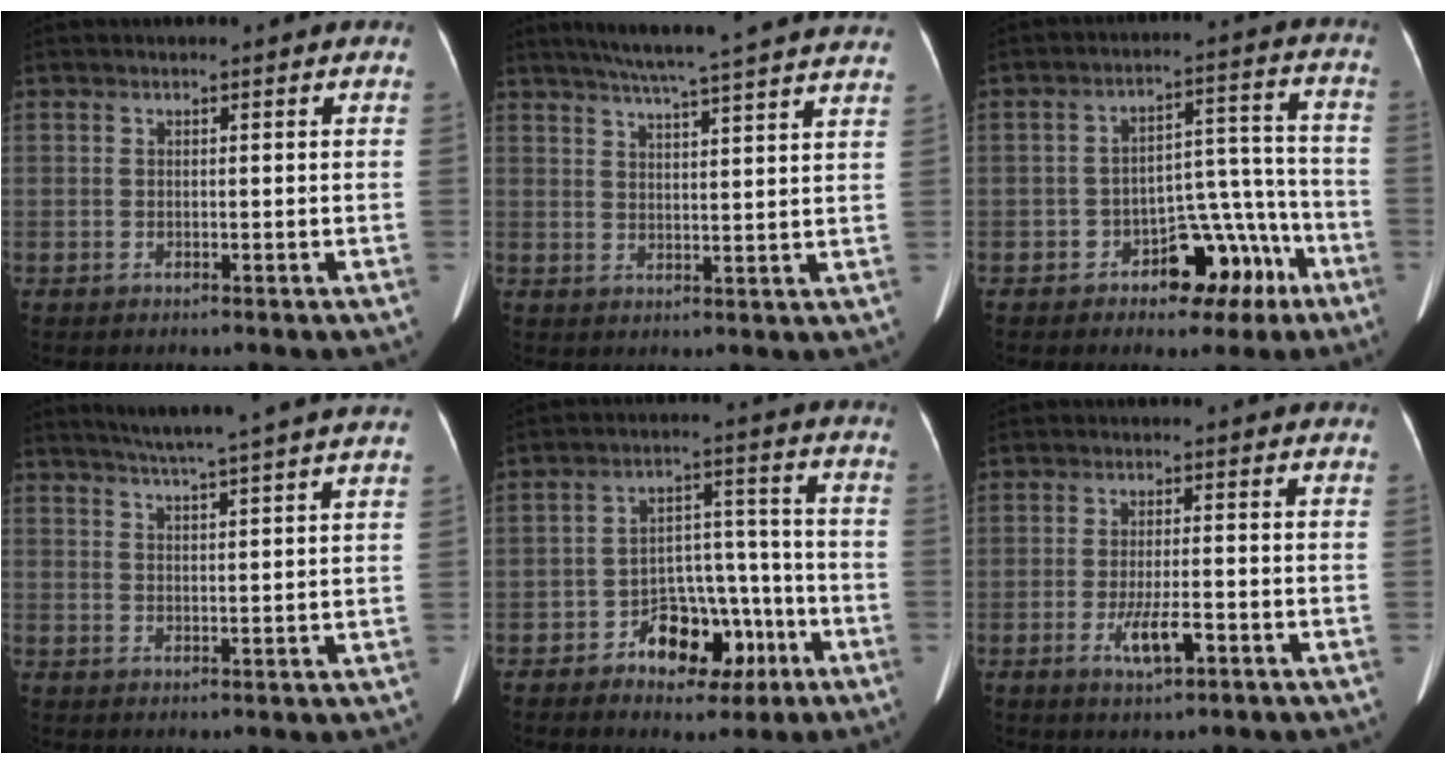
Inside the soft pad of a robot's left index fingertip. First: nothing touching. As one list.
[{"total": 21.5, "force": [19.2, -0.4, 9.8], "torque": [-0.154, -0.005, 0.241]}, {"total": 10.3, "force": [-5.8, 5.5, 6.5], "torque": [-0.076, 0.040, -0.074]}, {"total": 14.1, "force": [12.3, -1.2, 6.8], "torque": [-0.111, 0.001, 0.153]}, {"total": 10.1, "force": [-5.1, 6.1, 6.2], "torque": [-0.092, 0.035, -0.070]}, {"total": 4.8, "force": [-2.2, 1.1, 4.2], "torque": [-0.083, -0.005, -0.034]}]